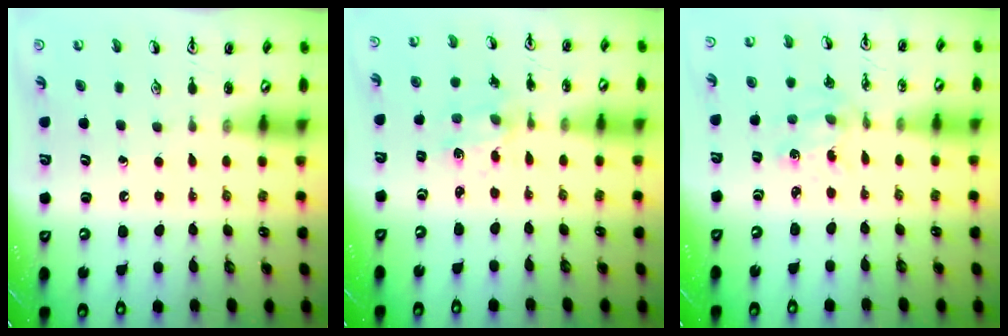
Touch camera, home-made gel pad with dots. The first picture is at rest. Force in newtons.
{"total": 1.9, "press": 1.9, "slide": 0.2}
{"total": 1.4, "press": 1.4, "slide": 0.2}